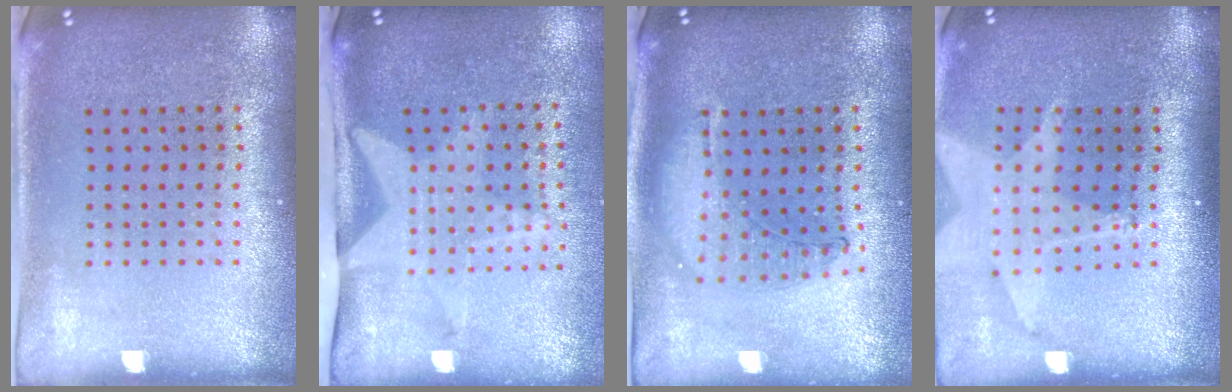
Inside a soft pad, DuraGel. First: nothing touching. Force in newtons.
{"total": 2.0, "press": 1.5, "slide": 1.3}
{"total": 1.1, "press": 1.0, "slide": 0.2}
{"total": 1.9, "press": 1.5, "slide": 1.2}